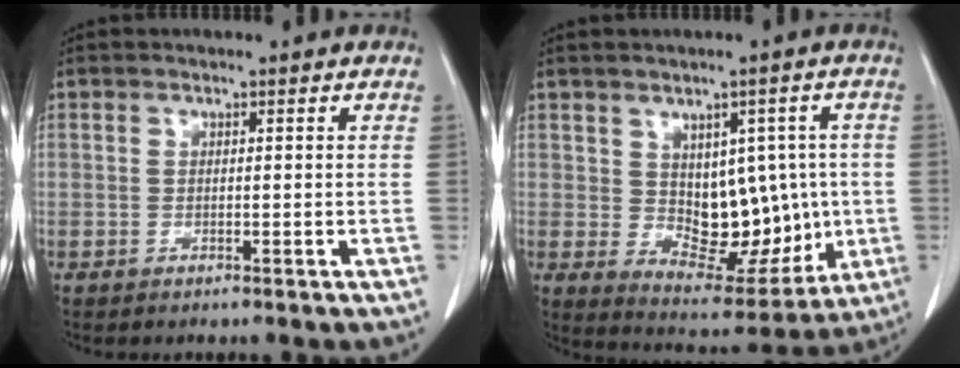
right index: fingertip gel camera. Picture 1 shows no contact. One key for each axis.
{"total": 11.6, "fx": 0.2, "fy": 6.9, "fz": 9.3, "tx": -0.111, "ty": 0.011, "tz": 0.030}